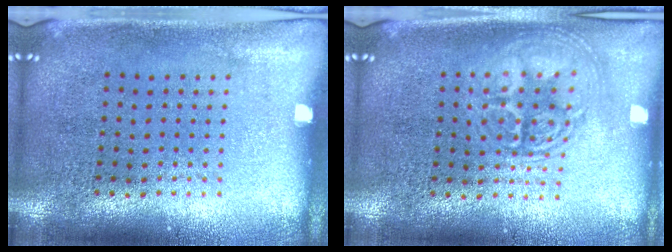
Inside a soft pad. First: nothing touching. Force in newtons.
{"total": 3.0, "press": 3.0, "slide": 0.4}